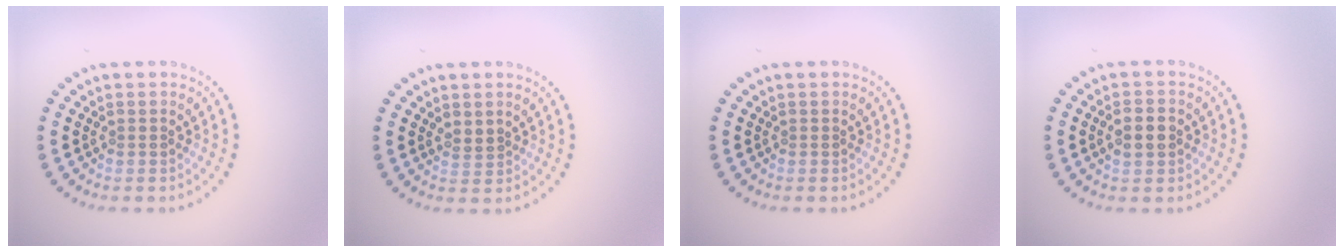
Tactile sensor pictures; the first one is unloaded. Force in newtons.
{"total": 0.9, "press": 0.8, "slide": 0.5}
{"total": 0.0}
{"total": 2.2, "press": 2.2, "slide": 0.0}